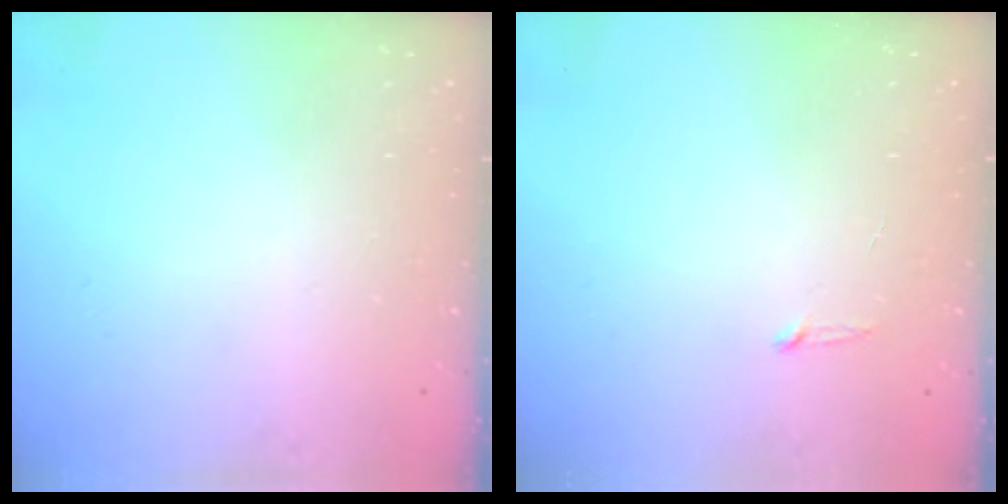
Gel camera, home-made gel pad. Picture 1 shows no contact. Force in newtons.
{"total": 2.5, "press": 2.5, "slide": 0.2}